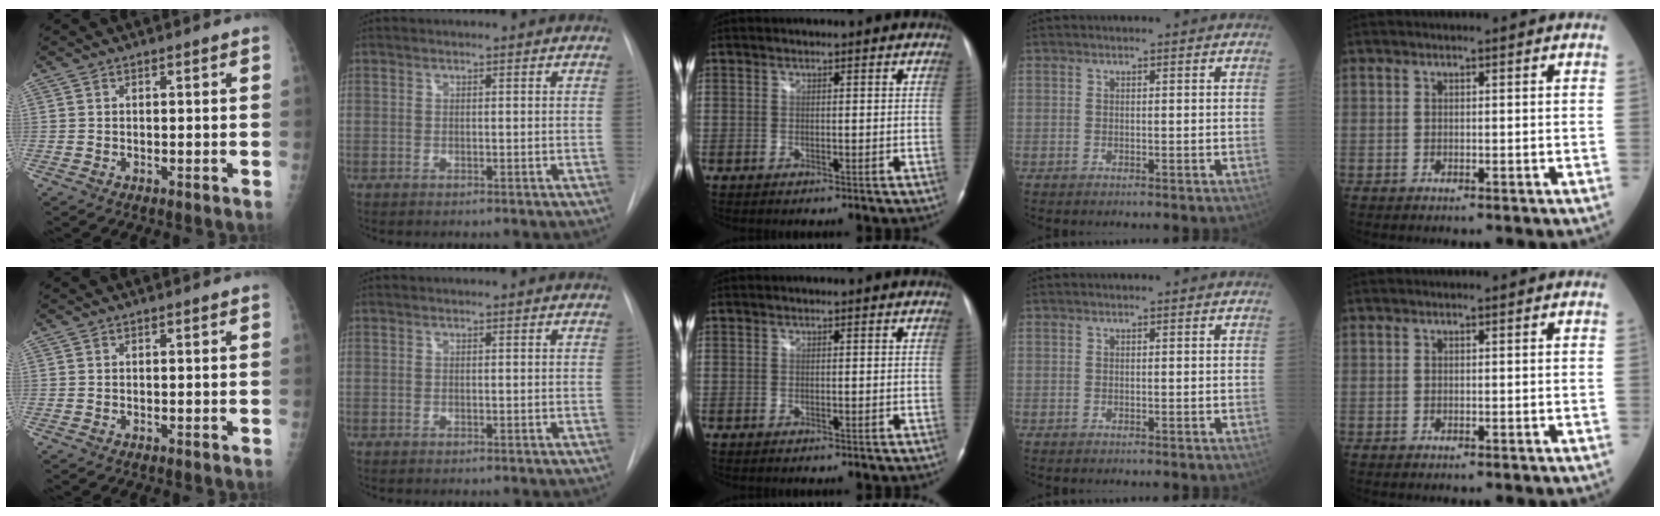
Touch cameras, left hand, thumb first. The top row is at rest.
{}